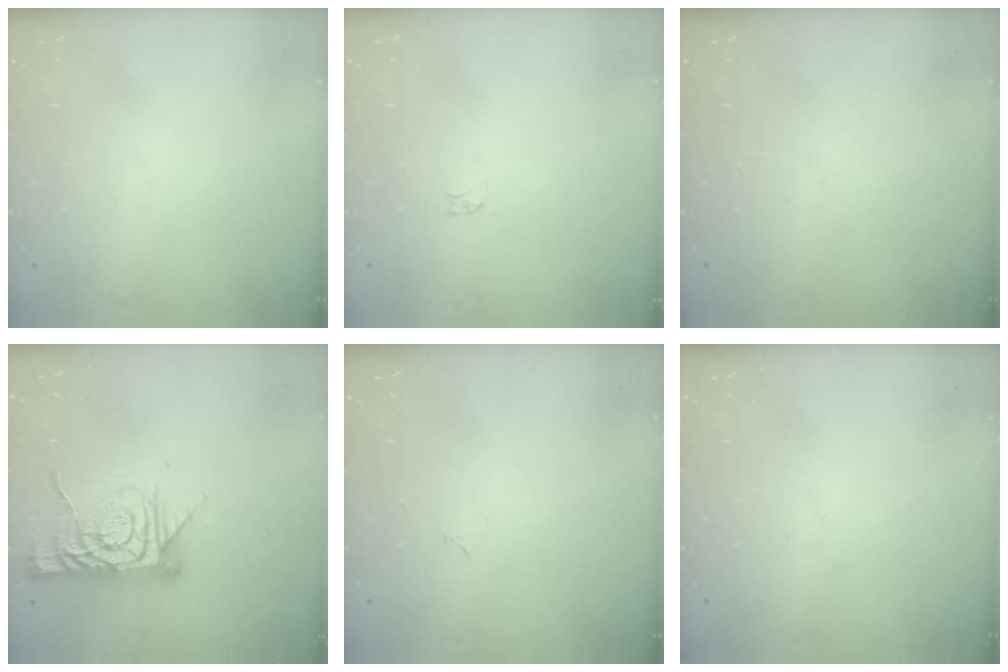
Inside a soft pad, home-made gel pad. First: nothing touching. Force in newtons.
{"total": 0.0}
{"total": 0.0}
{"total": 12.7, "press": 12.7, "slide": 1.2}
{"total": 1.8, "press": 1.8, "slide": 0.3}
{"total": 0.0}